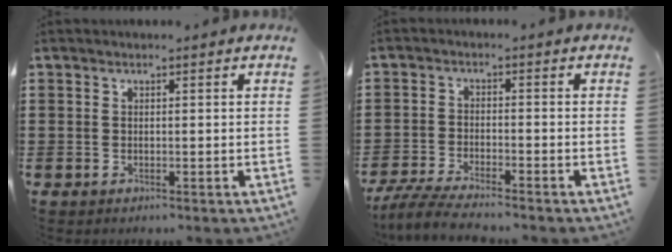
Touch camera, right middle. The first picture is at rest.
{"total": 4.6, "force": [-4.3, 0.3, 1.7], "torque": [-0.049, -0.014, -0.087]}